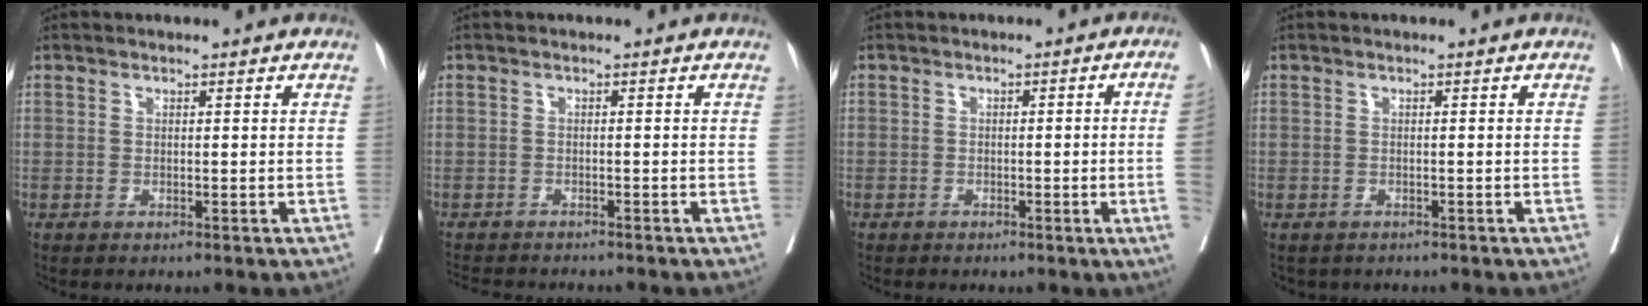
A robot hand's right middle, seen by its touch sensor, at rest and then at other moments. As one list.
[{"total": 6.4, "force": [-6.0, 1.2, 2.0], "torque": [-0.028, -0.007, -0.088]}, {"total": 4.5, "force": [-1.0, -0.9, 4.3], "torque": [-0.050, 0.000, -0.013]}, {"total": 2.0, "force": [-1.7, 1.1, 0.2], "torque": [-0.012, -0.002, -0.022]}]